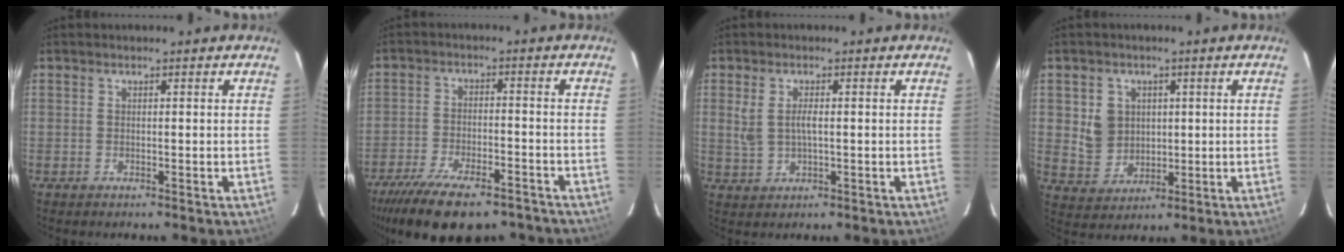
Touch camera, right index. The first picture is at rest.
{"total": 19.3, "force": [-15.0, 6.7, 10.2], "torque": [-0.206, -0.032, -0.224]}
{"total": 4.0, "force": [0.4, 1.6, 3.6], "torque": [-0.074, -0.003, 0.014]}
{"total": 7.6, "force": [1.9, 6.8, 2.7], "torque": [-0.058, 0.006, 0.056]}